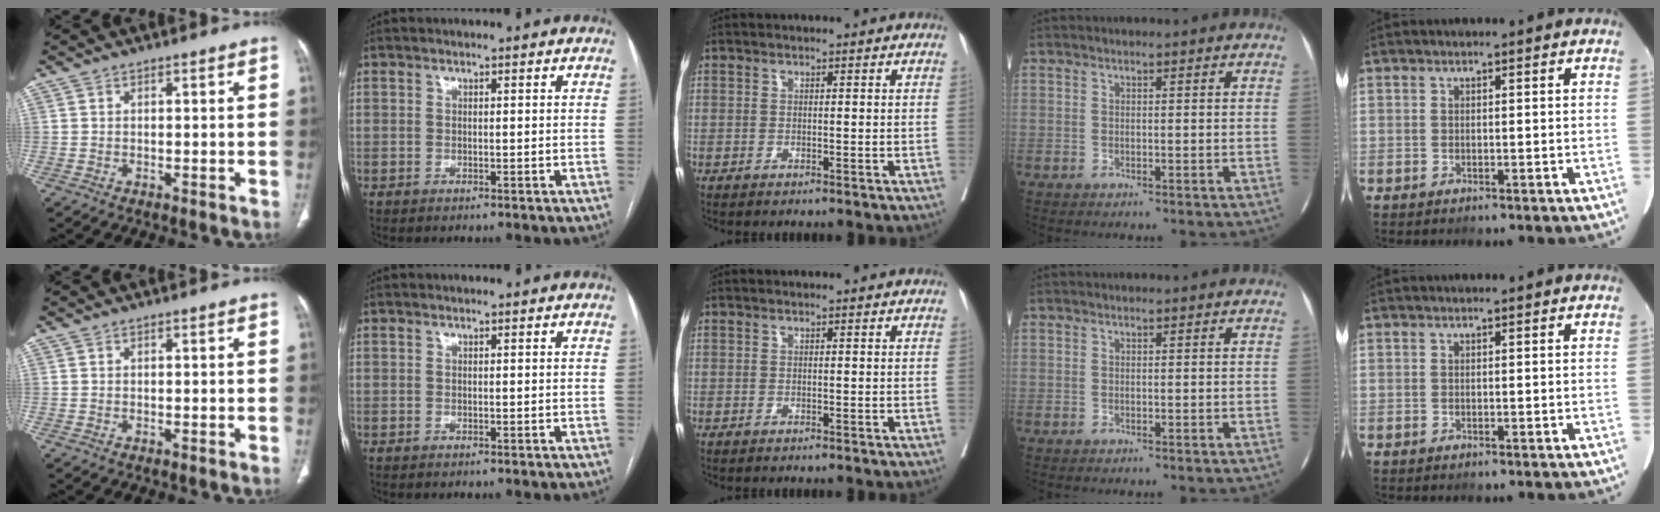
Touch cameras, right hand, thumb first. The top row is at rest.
{}